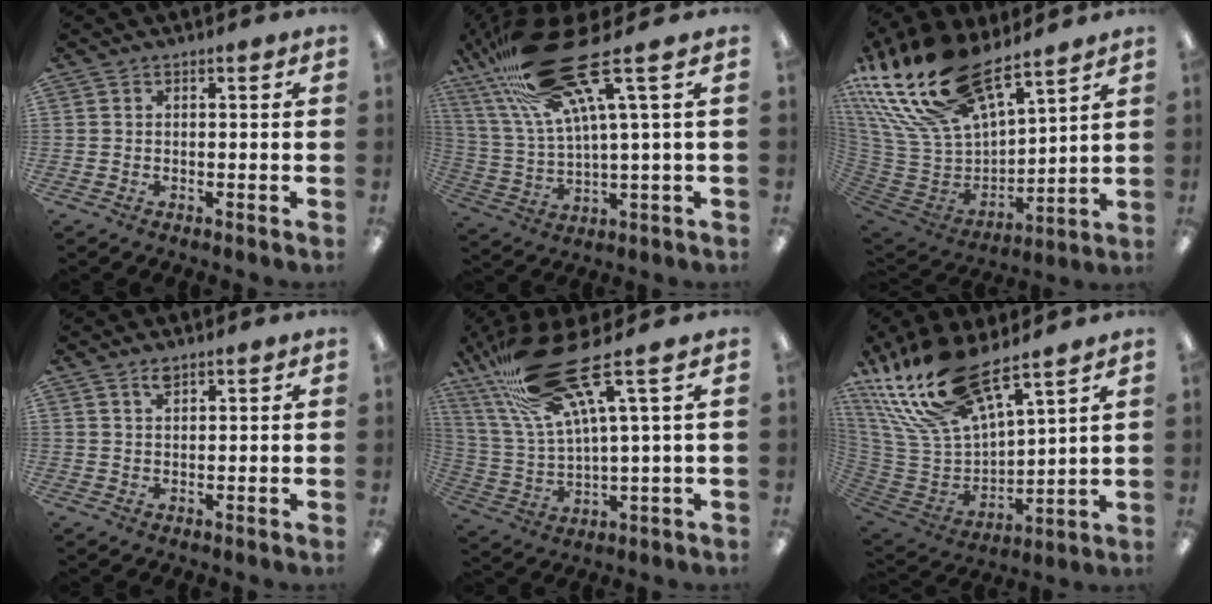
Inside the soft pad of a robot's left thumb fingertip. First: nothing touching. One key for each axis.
{"total": 23.0, "fx": 13.1, "fy": 5.9, "fz": 18.0, "tx": -0.363, "ty": -0.055, "tz": 0.213}
{"total": 25.0, "fx": 18.4, "fy": 10.4, "fz": 13.3, "tx": -0.283, "ty": -0.111, "tz": 0.332}
{"total": 2.0, "fx": 1.6, "fy": 0.6, "fz": 1.0, "tx": -0.024, "ty": 0.000, "tz": 0.030}
{"total": 21.5, "fx": 12.9, "fy": 5.3, "fz": 16.4, "tx": -0.350, "ty": -0.056, "tz": 0.213}
{"total": 22.4, "fx": 17.3, "fy": 6.8, "fz": 12.5, "tx": -0.270, "ty": -0.098, "tz": 0.308}